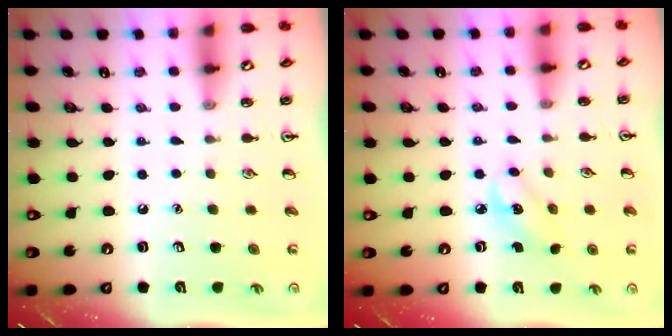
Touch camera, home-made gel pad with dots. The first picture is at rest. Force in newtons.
{"total": 2.8, "press": 2.7, "slide": 0.8}